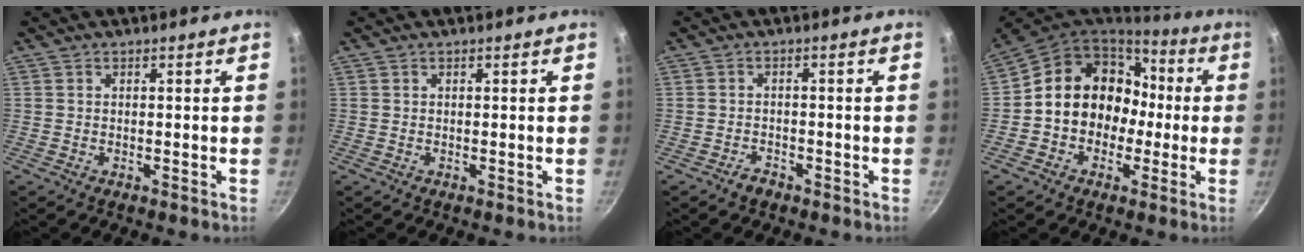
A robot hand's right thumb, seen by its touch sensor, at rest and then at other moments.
{"total": 0.0}
{"total": 2.0, "force": [-1.6, 1.1, 0.7], "torque": [-0.006, 0.019, -0.024]}
{"total": 16.2, "force": [-0.3, 13.7, 8.7], "torque": [-0.097, 0.056, -0.012]}